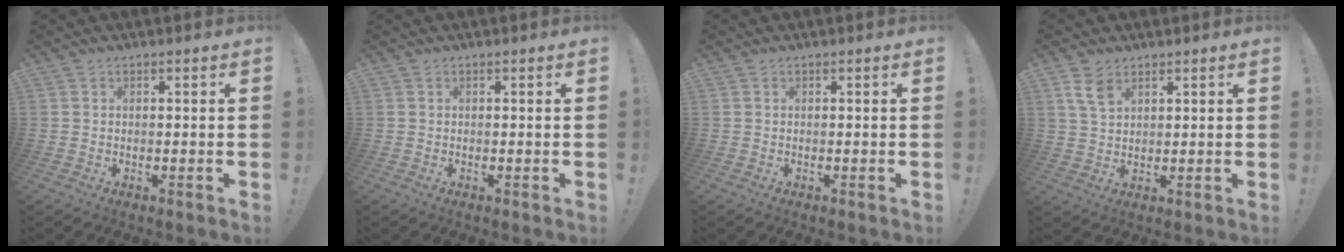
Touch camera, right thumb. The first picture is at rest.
{"total": 0.0}
{"total": 0.0}
{"total": 5.6, "force": [3.3, 3.1, 3.4], "torque": [-0.056, -0.013, 0.063]}